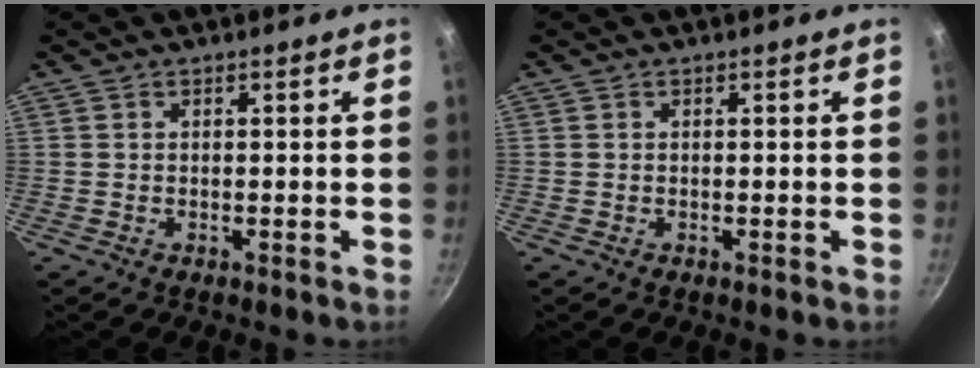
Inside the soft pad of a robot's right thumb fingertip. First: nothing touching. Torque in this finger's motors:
{"motor_torque": [-0.20, 0.19, -0.26, 0.26, 0.00]}